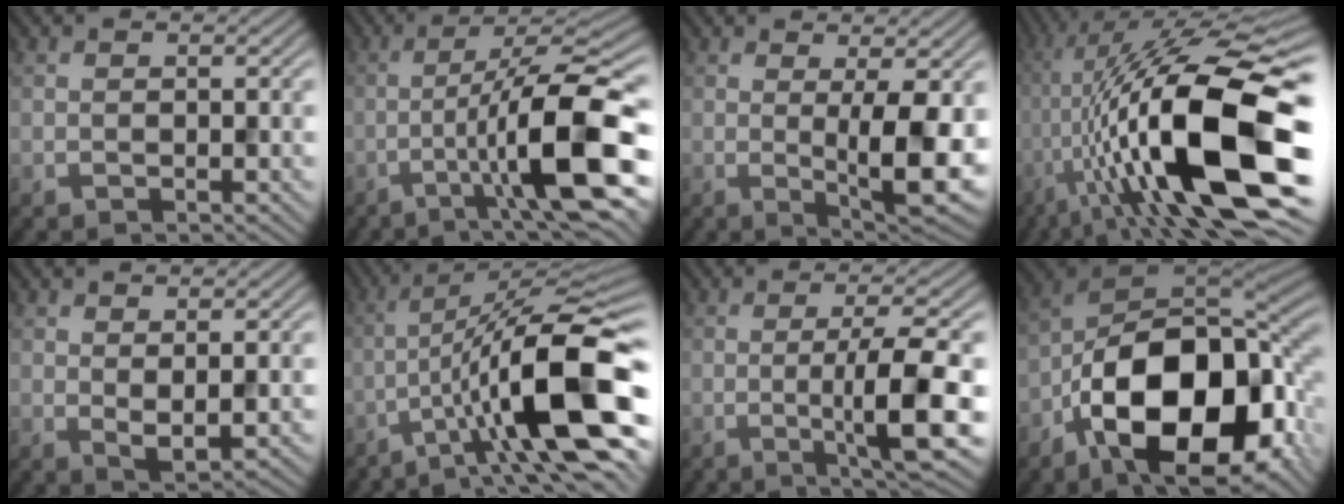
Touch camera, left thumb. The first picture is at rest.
{"total": 12.8, "force": [-4.2, 2.1, 11.9], "torque": [-0.182, 0.013, -0.075]}
{"total": 7.7, "force": [0.0, 1.7, 7.5], "torque": [-0.117, -0.005, 0.003]}
{"total": 20.3, "force": [-3.9, 5.8, 19.1], "torque": [-0.334, 0.015, -0.060]}
{"total": 2.4, "force": [1.0, 0.8, 2.0], "torque": [-0.043, -0.009, 0.023]}
{"total": 16.8, "force": [-5.7, 4.0, 15.2], "torque": [-0.237, 0.009, -0.090]}
{"total": 8.3, "force": [-1.7, 1.1, 8.1], "torque": [-0.132, 0.009, -0.030]}
{"total": 20.8, "force": [-8.1, 11.7, 15.2], "torque": [-0.256, -0.045, -0.121]}